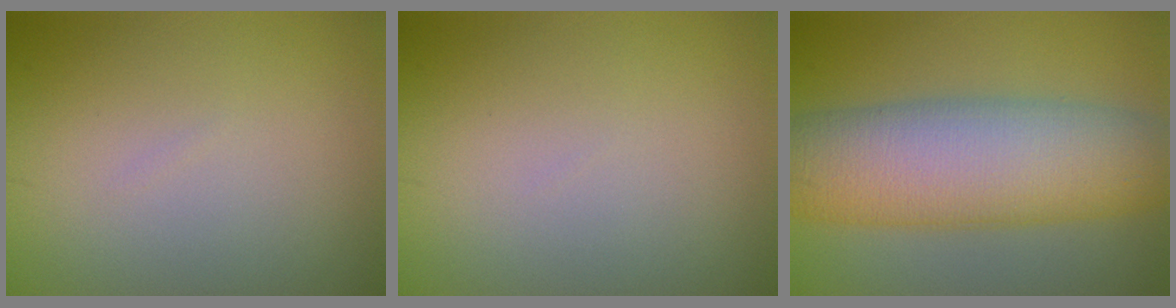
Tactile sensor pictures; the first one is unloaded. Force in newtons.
{"total": 0.0}
{"total": 11.2, "press": 11.2, "slide": 0.4}